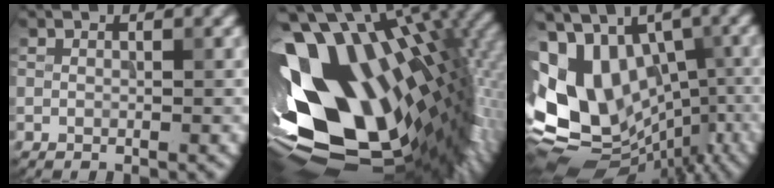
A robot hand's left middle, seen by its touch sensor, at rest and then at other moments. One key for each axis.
{"total": 19.1, "fx": 0.8, "fy": 11.0, "fz": 15.5, "tx": -0.289, "ty": -0.031, "tz": 0.023}
{"total": 15.4, "fx": -1.4, "fy": 11.2, "fz": 10.6, "tx": -0.179, "ty": 0.011, "tz": 0.003}